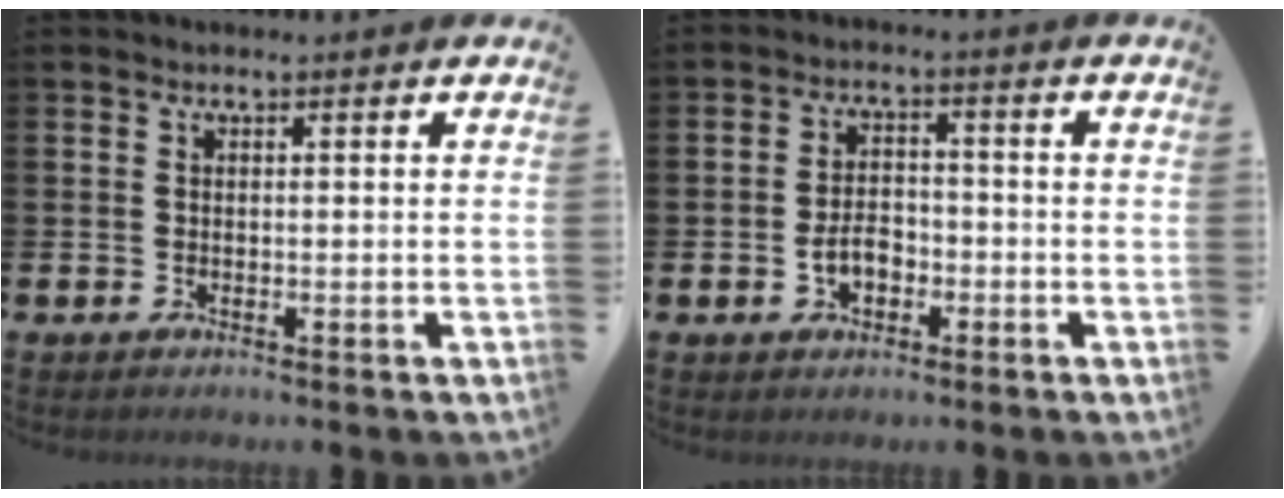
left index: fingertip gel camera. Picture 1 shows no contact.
{"total": 3.7, "force": [-1.5, 2.4, 2.4], "torque": [-0.036, 0.002, -0.032]}